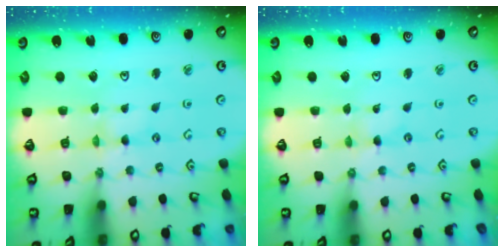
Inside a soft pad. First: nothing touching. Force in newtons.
{"total": 0.0}